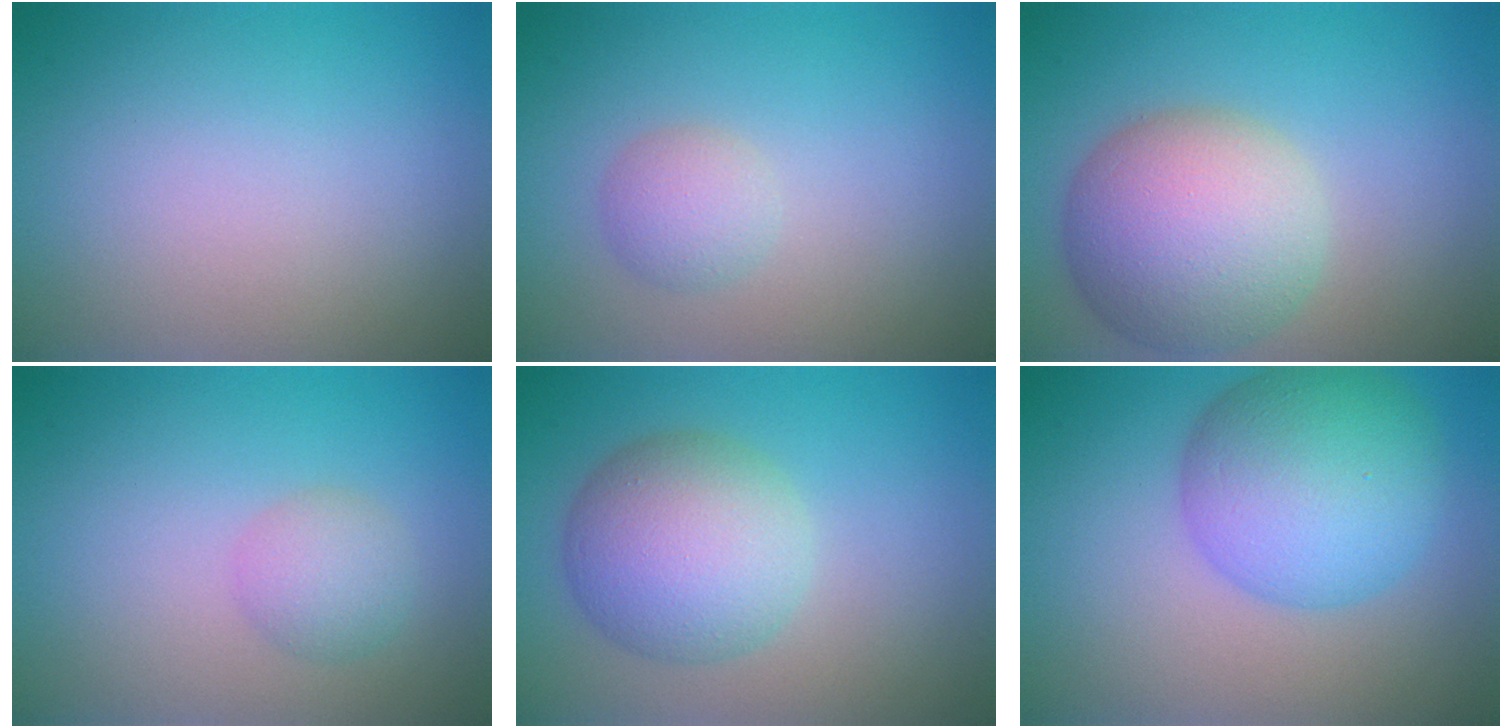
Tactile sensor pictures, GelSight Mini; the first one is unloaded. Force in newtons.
{"total": 2.0, "press": 2.0, "slide": 0.1}
{"total": 8.8, "press": 8.8, "slide": 0.5}
{"total": 2.3, "press": 2.3, "slide": 0.0}
{"total": 6.9, "press": 6.9, "slide": 0.2}
{"total": 9.0, "press": 9.0, "slide": 0.3}